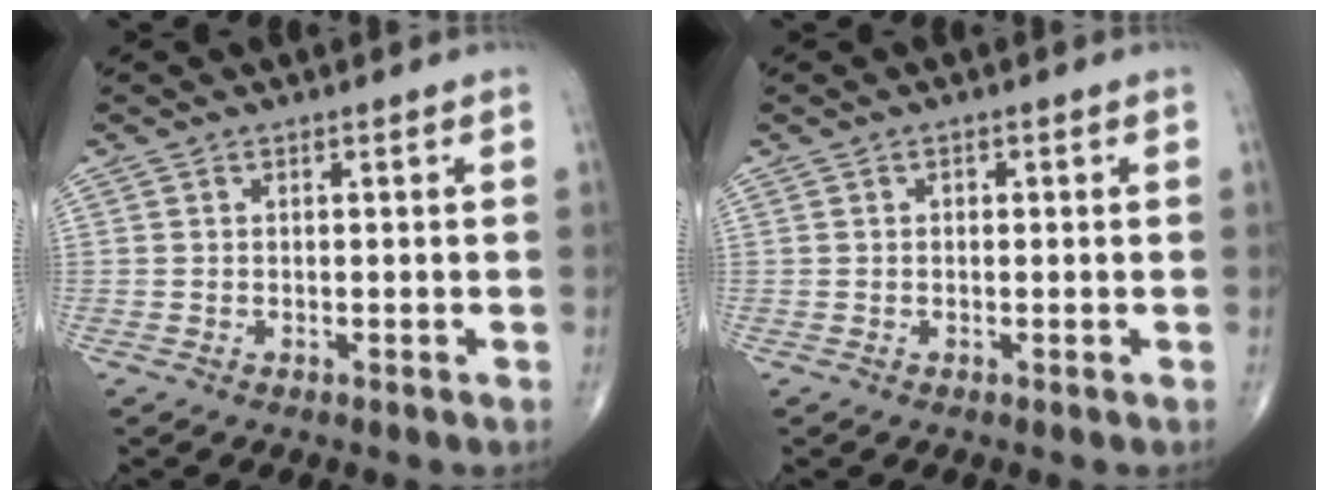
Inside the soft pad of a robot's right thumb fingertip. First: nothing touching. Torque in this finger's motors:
{"motor_torque": [-0.10, 0.28, -0.15, -0.09, 0.00]}